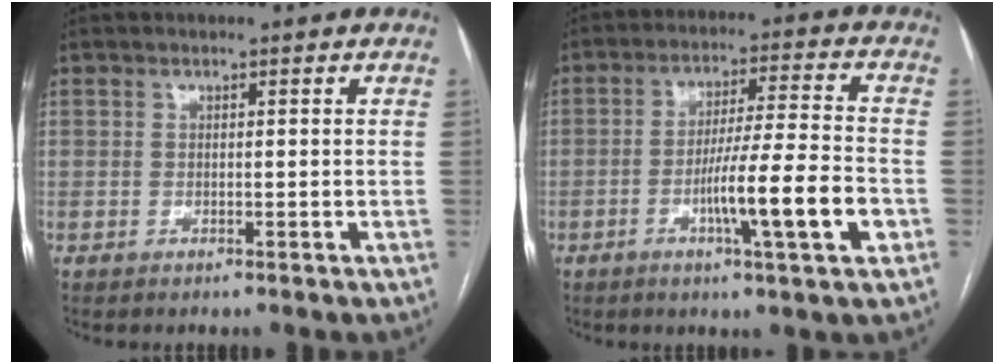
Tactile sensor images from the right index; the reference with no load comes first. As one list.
[{"total": 11.8, "force": [-3.8, -0.3, 11.1], "torque": [-0.188, -0.007, -0.066]}]